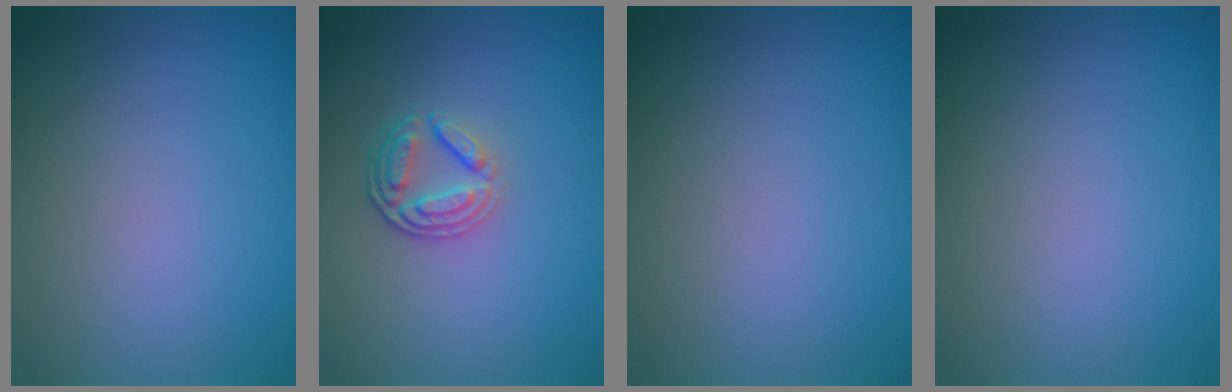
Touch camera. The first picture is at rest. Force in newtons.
{"total": 3.4, "press": 2.7, "slide": 2.0}
{"total": 0.0}
{"total": 0.0}